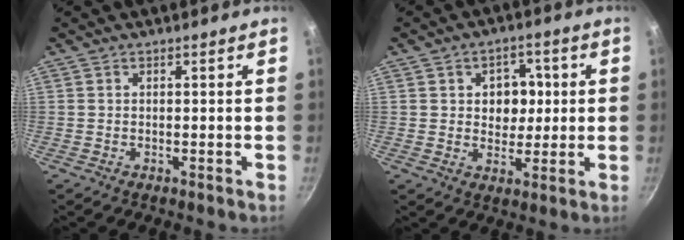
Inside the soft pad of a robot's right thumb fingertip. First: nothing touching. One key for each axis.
{"total": 7.3, "fx": 1.2, "fy": 5.8, "fz": 4.3, "tx": -0.023, "ty": -0.003, "tz": 0.016}